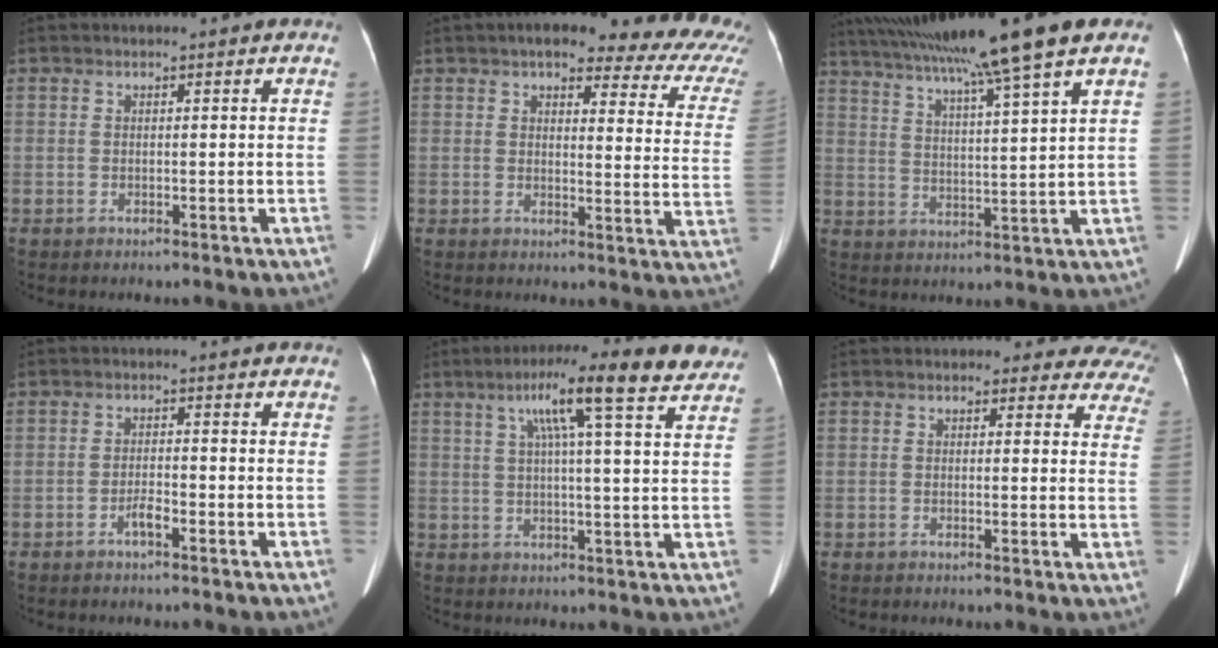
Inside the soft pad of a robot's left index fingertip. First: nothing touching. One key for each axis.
{"total": 18.4, "fx": 14.6, "fy": 4.8, "fz": 10.2, "tx": -0.101, "ty": -0.002, "tz": 0.147}
{"total": 17.4, "fx": 13.3, "fy": -1.9, "fz": 11.1, "tx": -0.188, "ty": 0.017, "tz": 0.202}
{"total": 1.9, "fx": -1.3, "fy": 0.3, "fz": 1.3, "tx": -0.024, "ty": 0.001, "tz": -0.023}
{"total": 13.4, "fx": 8.2, "fy": 0.6, "fz": 10.5, "tx": -0.164, "ty": 0.033, "tz": 0.107}
{"total": 11.9, "fx": 10.9, "fy": 4.7, "fz": 1.6, "tx": 0.036, "ty": -0.025, "tz": 0.076}